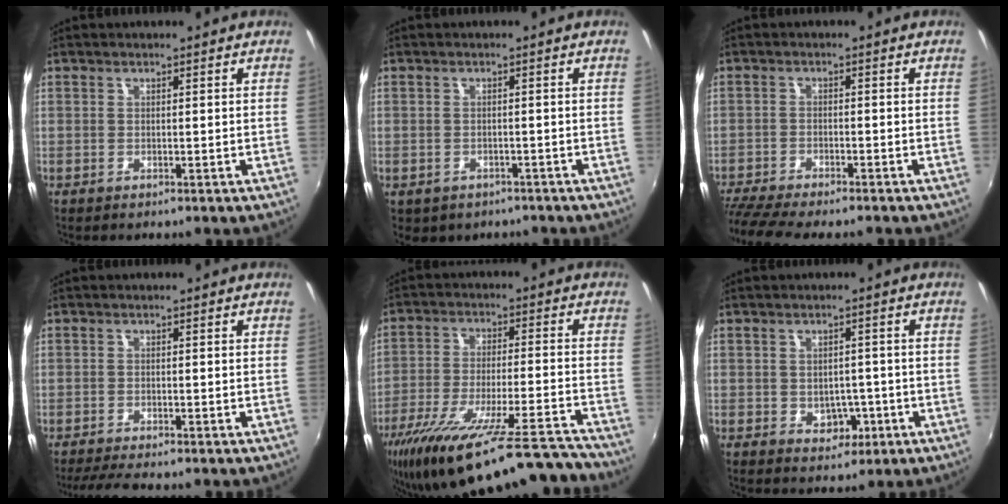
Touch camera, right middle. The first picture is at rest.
{"total": 4.5, "force": [-2.4, 3.3, 1.9], "torque": [-0.046, -0.014, -0.024]}
{"total": 9.7, "force": [-8.6, 1.2, 4.5], "torque": [-0.114, -0.034, -0.145]}
{"total": 4.8, "force": [-4.2, 0.4, 2.4], "torque": [-0.055, -0.017, -0.071]}
{"total": 25.6, "force": [-22.0, 3.1, 12.8], "torque": [-0.222, -0.054, -0.333]}
{"total": 4.2, "force": [-1.2, 3.5, 2.1], "torque": [-0.037, 0.004, -0.005]}